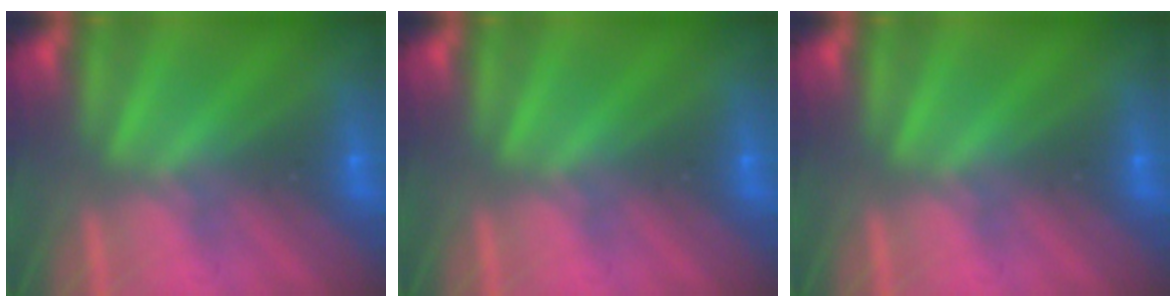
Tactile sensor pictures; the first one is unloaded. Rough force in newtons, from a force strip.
{"total": 0.0}
{"total": 0.0}